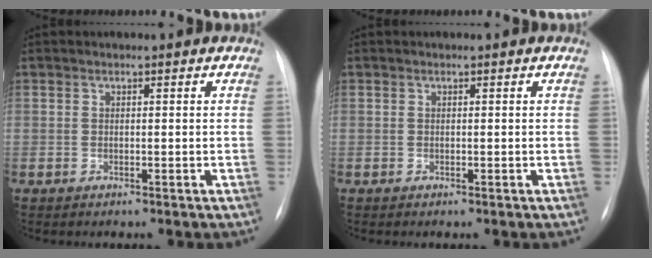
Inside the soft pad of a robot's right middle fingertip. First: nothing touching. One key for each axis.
{"total": 0.0}